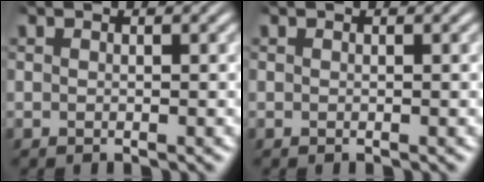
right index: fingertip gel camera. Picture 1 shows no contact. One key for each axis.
{"total": 0.0}